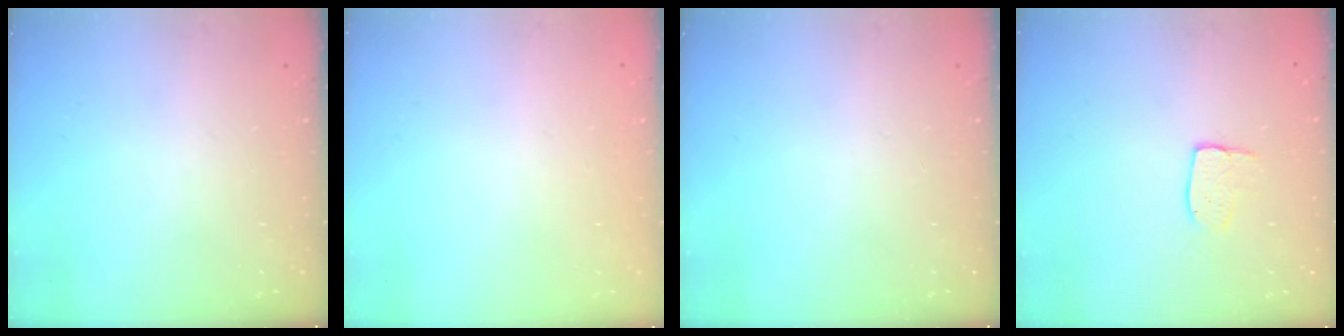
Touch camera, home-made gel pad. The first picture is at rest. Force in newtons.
{"total": 0.0}
{"total": 0.0}
{"total": 6.3, "press": 6.3, "slide": 0.2}